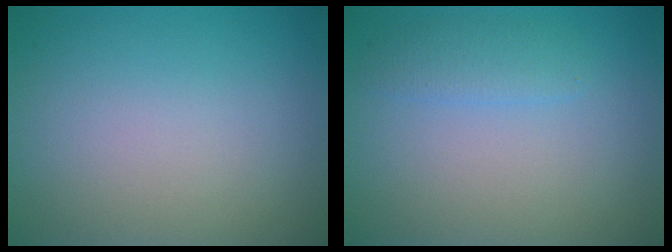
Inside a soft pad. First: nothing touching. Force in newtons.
{"total": 1.6, "press": 1.6, "slide": 0.2}